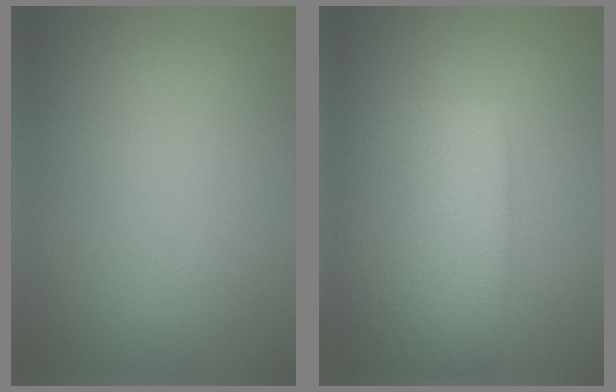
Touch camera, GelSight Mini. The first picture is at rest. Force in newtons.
{"total": 6.5, "press": 6.5, "slide": 0.1}